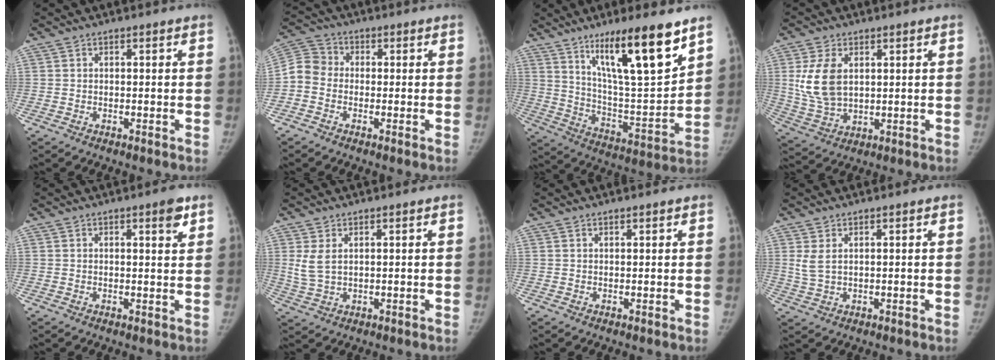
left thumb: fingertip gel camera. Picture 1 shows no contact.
{"total": 5.5, "force": [-0.9, 4.7, 2.7], "torque": [-0.043, 0.016, -0.035]}
{"total": 20.4, "force": [12.6, 3.7, 15.6], "torque": [-0.227, -0.074, 0.219]}
{"total": 9.7, "force": [2.6, 6.0, 7.2], "torque": [-0.139, -0.011, 0.061]}
{"total": 3.3, "force": [2.0, 0.6, 2.6], "torque": [-0.031, -0.011, 0.026]}
{"total": 4.1, "force": [1.7, 2.0, 3.2], "torque": [-0.069, -0.007, 0.045]}
{"total": 0.9, "force": [0.8, 0.2, 0.5], "torque": [-0.007, -0.005, 0.014]}
{"total": 3.2, "force": [1.5, 1.3, 2.5], "torque": [-0.055, -0.004, 0.039]}